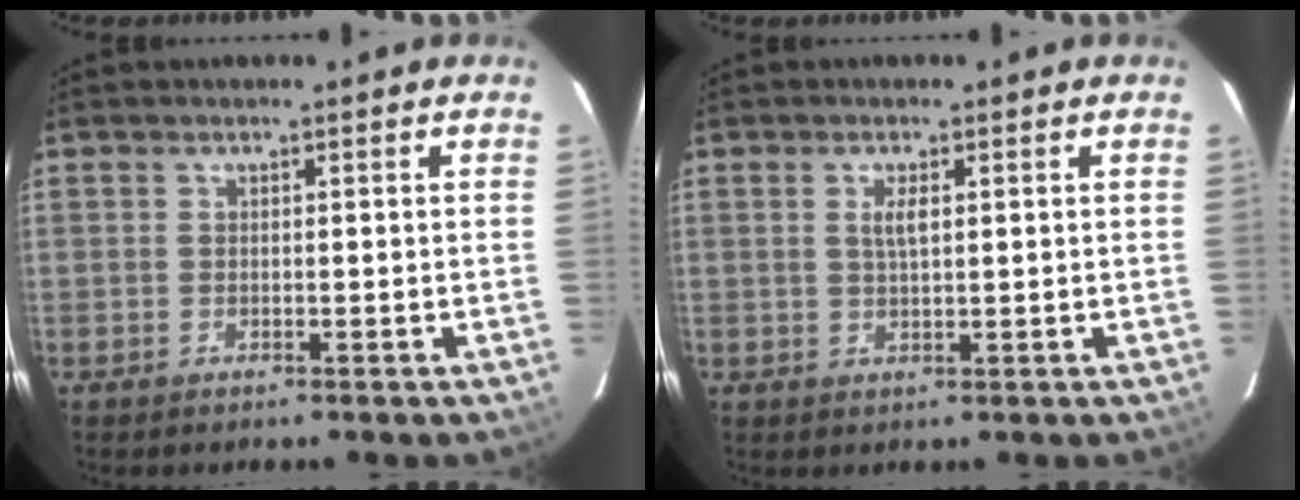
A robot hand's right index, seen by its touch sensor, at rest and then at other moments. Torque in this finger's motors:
{"motor_torque": [0.09, -0.02, 0.06, 0.04]}